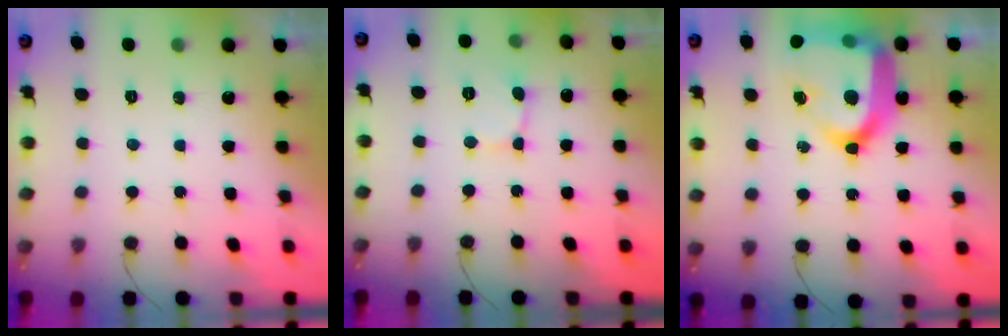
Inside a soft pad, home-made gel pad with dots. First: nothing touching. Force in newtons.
{"total": 1.8, "press": 1.7, "slide": 0.2}
{"total": 26.9, "press": 26.7, "slide": 2.5}